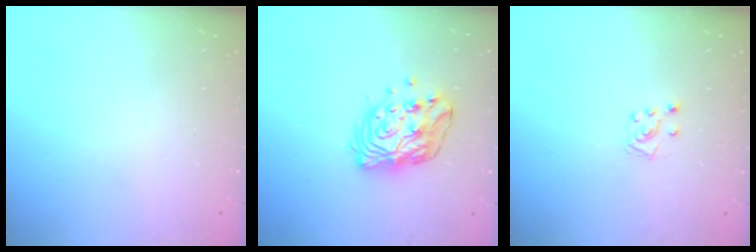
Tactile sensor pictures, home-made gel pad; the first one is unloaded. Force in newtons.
{"total": 14.1, "press": 14.0, "slide": 1.3}
{"total": 6.2, "press": 6.1, "slide": 0.6}